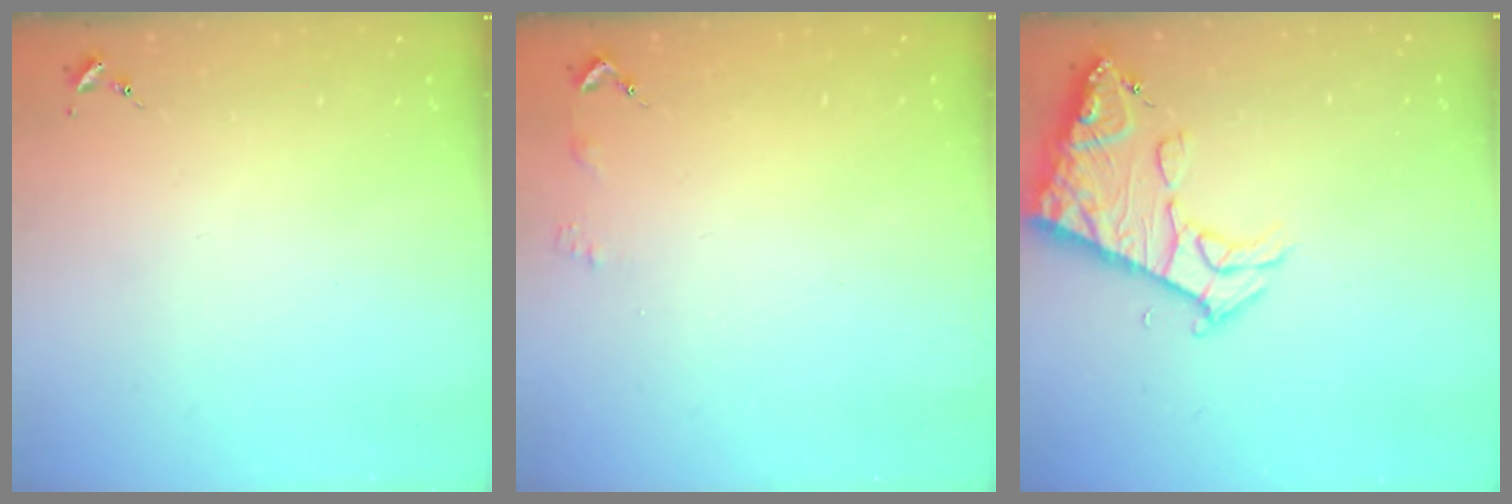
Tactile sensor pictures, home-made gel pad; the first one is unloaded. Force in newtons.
{"total": 2.4, "press": 2.4, "slide": 0.3}
{"total": 13.0, "press": 13.0, "slide": 1.4}